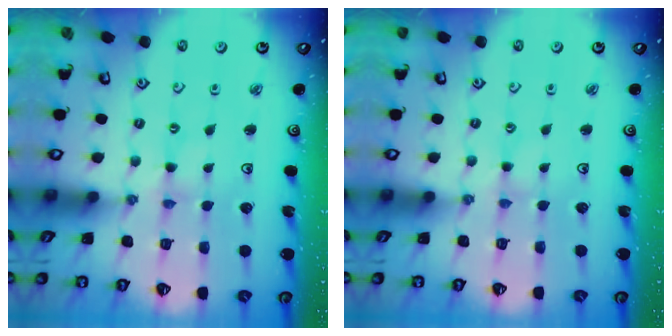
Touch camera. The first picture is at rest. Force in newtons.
{"total": 0.8, "press": 0.8, "slide": 0.1}